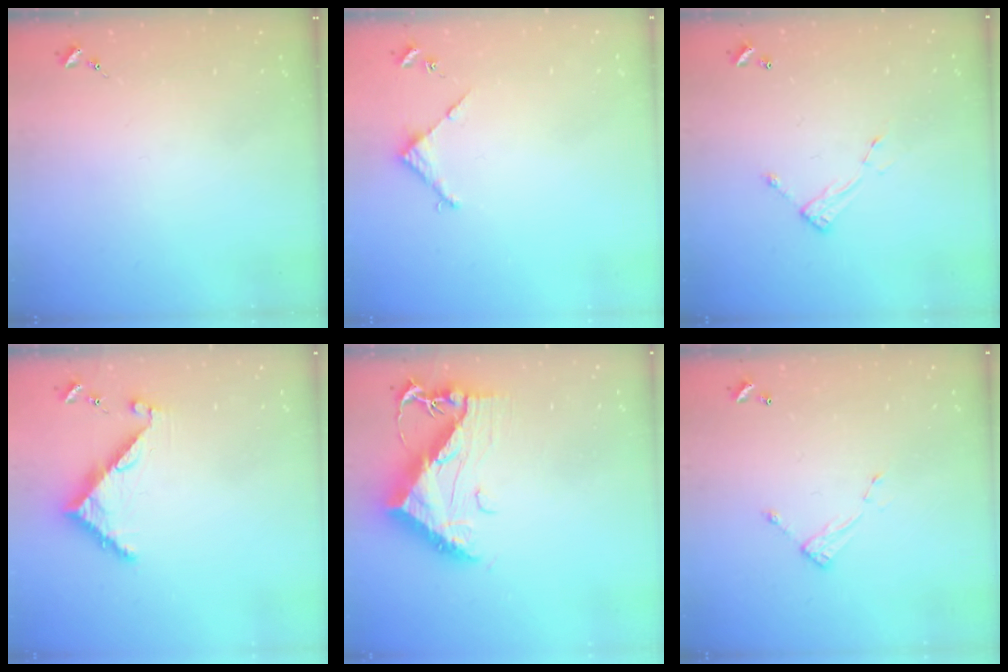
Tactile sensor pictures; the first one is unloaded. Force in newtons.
{"total": 2.9, "press": 2.8, "slide": 0.2}
{"total": 6.6, "press": 6.6, "slide": 0.2}
{"total": 7.3, "press": 7.3, "slide": 0.6}
{"total": 14.0, "press": 14.0, "slide": 1.3}
{"total": 5.0, "press": 4.9, "slide": 0.2}